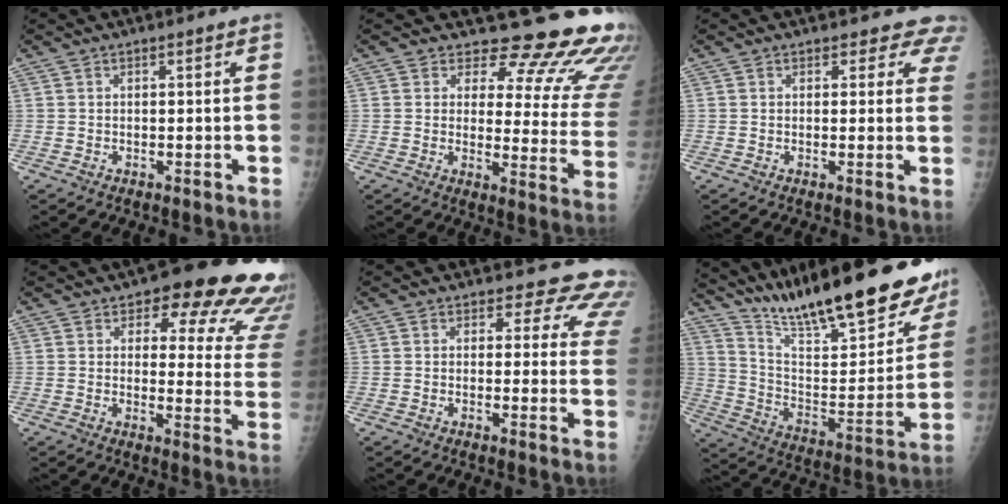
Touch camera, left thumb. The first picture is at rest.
{"total": 19.4, "force": [15.4, 7.7, 8.9], "torque": [-0.062, -0.124, 0.163]}
{"total": 4.9, "force": [4.2, 2.5, 0.0], "torque": [0.045, -0.018, 0.020]}
{"total": 19.7, "force": [14.5, 8.0, 10.6], "torque": [-0.072, -0.078, 0.151]}
{"total": 11.6, "force": [10.0, 5.4, 2.2], "torque": [0.029, -0.057, 0.077]}
{"total": 29.6, "force": [23.2, 6.9, 17.0], "torque": [-0.236, -0.104, 0.349]}